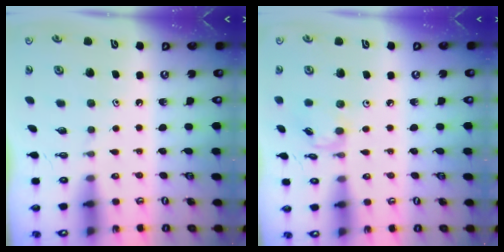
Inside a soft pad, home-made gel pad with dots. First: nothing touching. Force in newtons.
{"total": 4.0, "press": 3.9, "slide": 0.5}